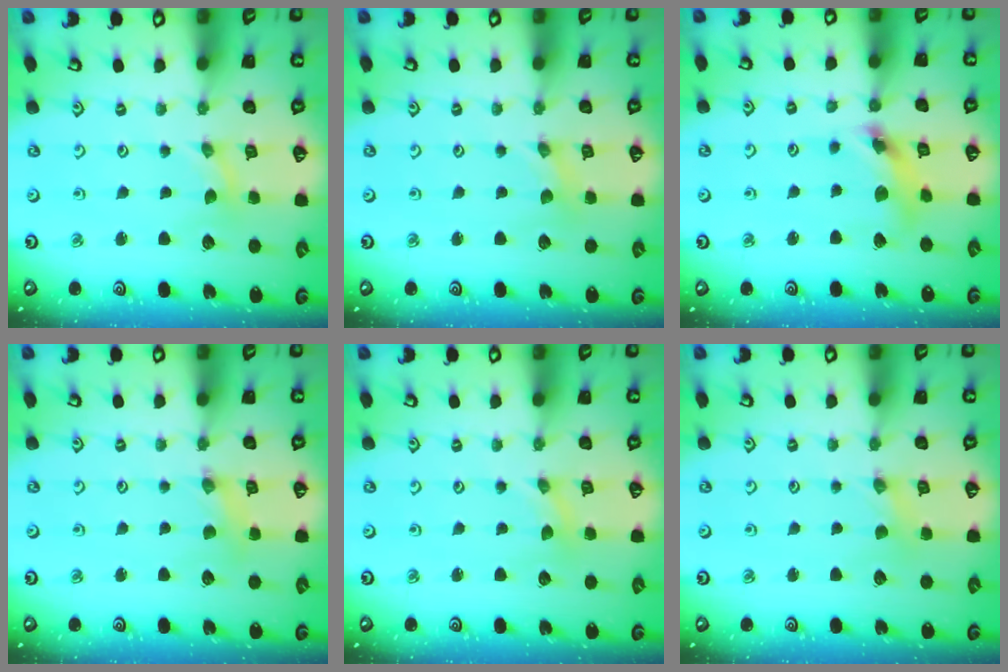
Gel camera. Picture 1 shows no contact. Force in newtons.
{"total": 0.0}
{"total": 10.0, "press": 9.9, "slide": 1.0}
{"total": 1.6, "press": 1.6, "slide": 0.2}
{"total": 0.5, "press": 0.5, "slide": 0.0}
{"total": 0.9, "press": 0.8, "slide": 0.2}